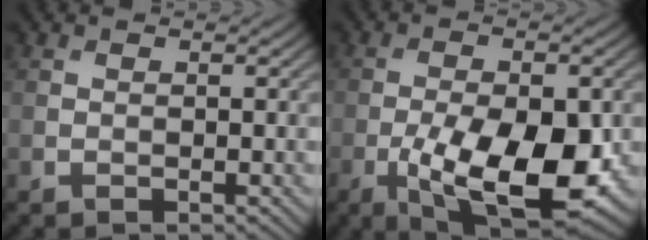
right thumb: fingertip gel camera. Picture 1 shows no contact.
{"total": 13.9, "force": [-4.4, 5.9, 11.8], "torque": [-0.200, -0.026, -0.068]}